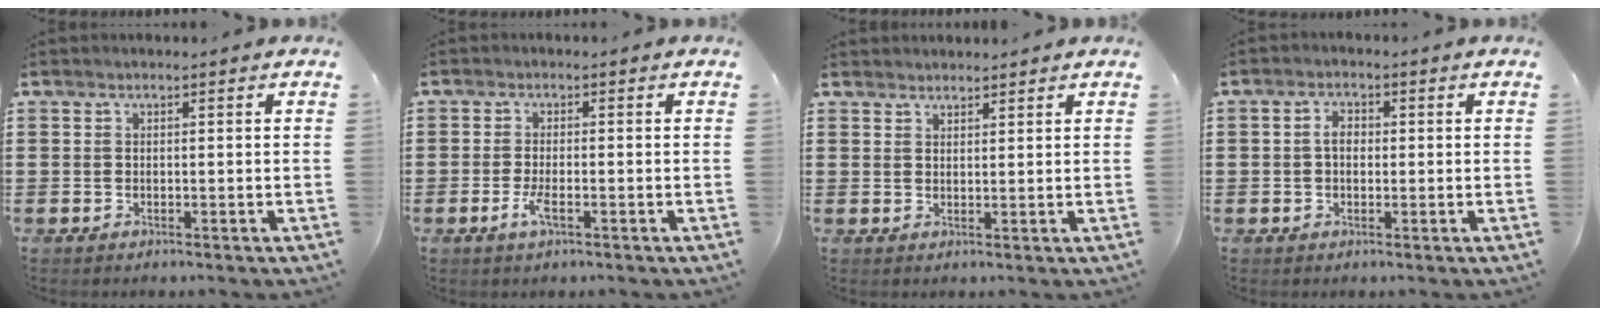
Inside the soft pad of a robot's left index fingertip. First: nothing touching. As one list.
[{"total": 3.0, "force": [-1.2, 0.8, 2.6], "torque": [-0.056, -0.003, -0.025]}, {"total": 1.7, "force": [1.7, 0.4, 0.0], "torque": [-0.003, 0.002, 0.034]}, {"total": 2.6, "force": [0.1, 1.6, 2.0], "torque": [-0.041, 0.008, 0.000]}]